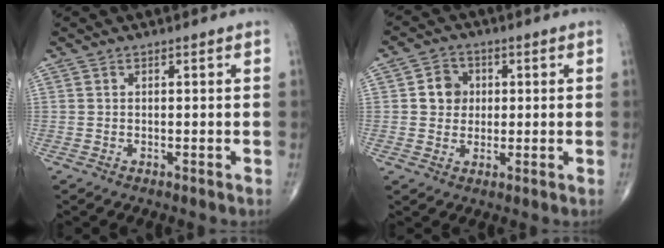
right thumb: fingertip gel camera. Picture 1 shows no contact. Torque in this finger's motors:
{"motor_torque": [0.40, 1.09, 0.35, -0.03, -0.02]}